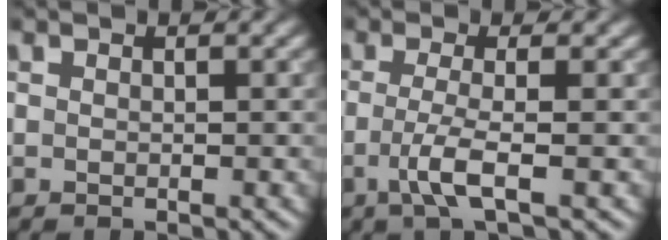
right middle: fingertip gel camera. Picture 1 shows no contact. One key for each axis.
{"total": 3.4, "fx": -1.0, "fy": 0.7, "fz": 3.1, "tx": -0.063, "ty": -0.005, "tz": -0.026}